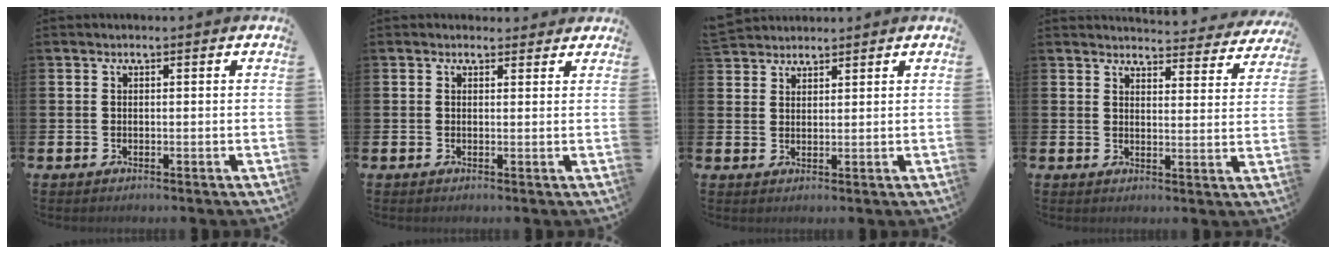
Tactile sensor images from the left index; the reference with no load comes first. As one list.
[{"total": 1.0, "force": [0.8, 0.6, 0.0], "torque": [0.008, 0.002, 0.012]}, {"total": 2.8, "force": [2.7, 0.6, -0.4], "torque": [0.003, -0.009, 0.052]}, {"total": 3.9, "force": [3.8, 0.3, 0.1], "torque": [-0.005, -0.032, 0.065]}]